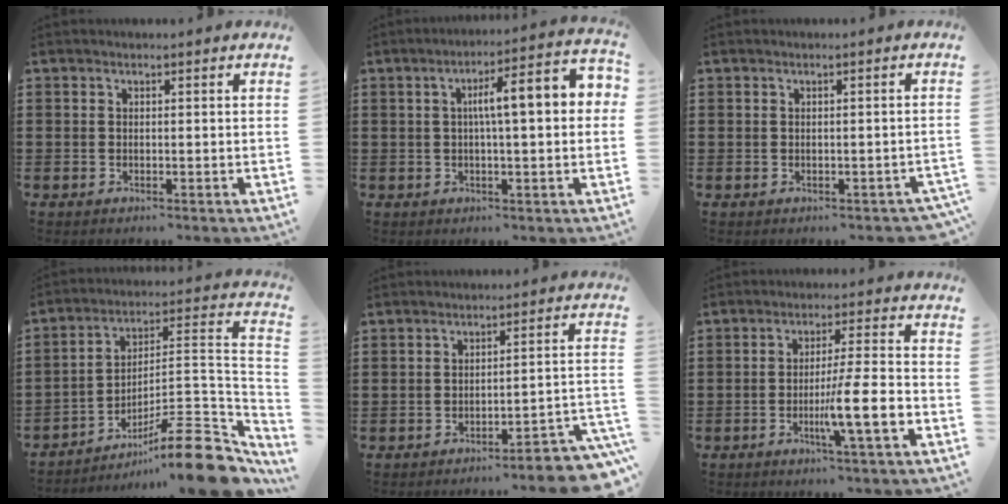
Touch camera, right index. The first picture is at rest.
{"total": 8.1, "force": [1.0, 1.4, 7.9], "torque": [-0.133, 0.000, 0.006]}
{"total": 0.8, "force": [-0.4, 0.7, 0.1], "torque": [-0.004, 0.001, -0.009]}
{"total": 13.2, "force": [-8.9, 2.1, 9.5], "torque": [-0.128, 0.021, -0.157]}
{"total": 4.3, "force": [-4.0, 0.0, 1.7], "torque": [-0.031, -0.012, -0.082]}
{"total": 8.5, "force": [-2.8, 0.2, 8.0], "torque": [-0.137, -0.009, -0.048]}